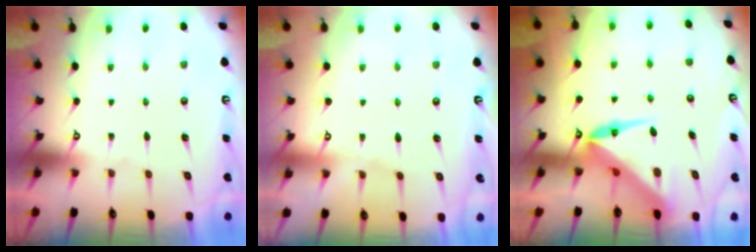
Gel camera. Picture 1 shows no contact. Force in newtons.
{"total": 2.4, "press": 2.4, "slide": 0.4}
{"total": 7.7, "press": 7.7, "slide": 0.5}